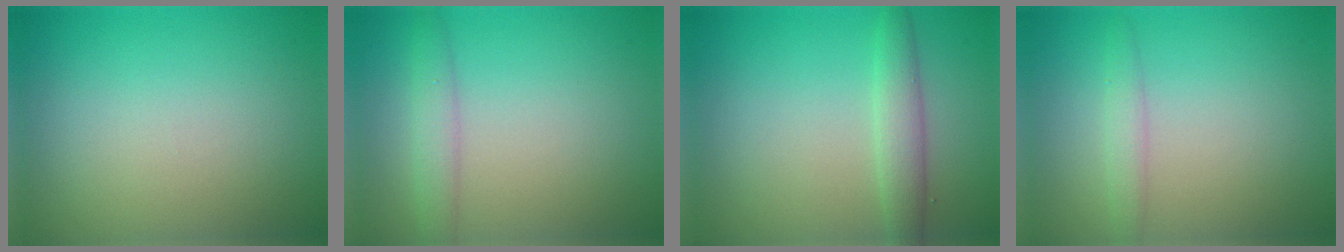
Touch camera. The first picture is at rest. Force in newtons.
{"total": 2.2, "press": 2.2, "slide": 0.1}
{"total": 2.5, "press": 2.5, "slide": 0.2}
{"total": 1.6, "press": 1.6, "slide": 0.0}